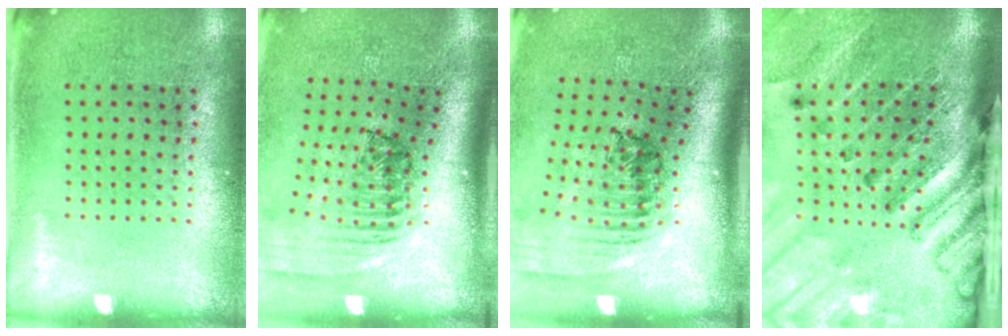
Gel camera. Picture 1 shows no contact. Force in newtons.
{"total": 2.6, "press": 1.8, "slide": 1.9}
{"total": 2.5, "press": 1.8, "slide": 1.7}
{"total": 4.0, "press": 3.0, "slide": 2.6}